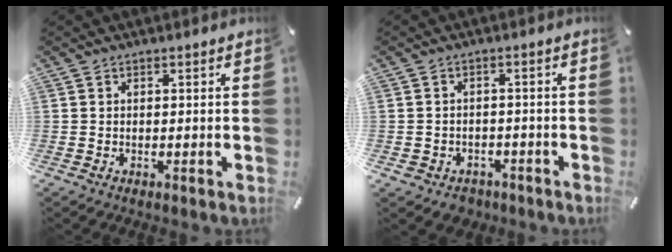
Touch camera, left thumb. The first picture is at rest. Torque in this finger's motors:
{"motor_torque": [-0.45, 0.47, -0.04, 0.10, 0.01]}